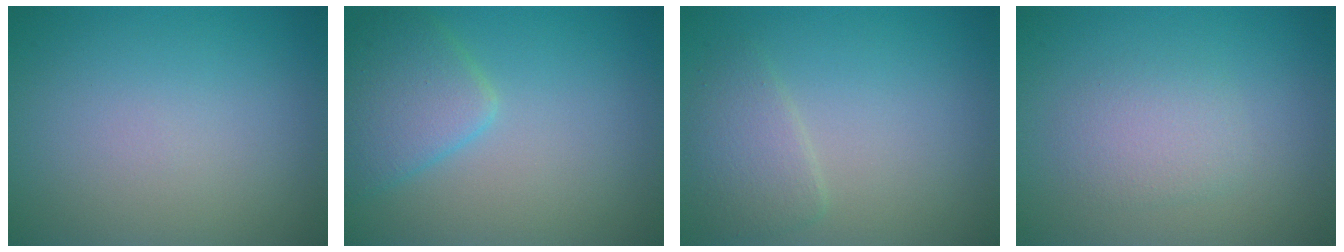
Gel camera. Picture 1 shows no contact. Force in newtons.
{"total": 3.9, "press": 3.9, "slide": 0.2}
{"total": 2.4, "press": 2.4, "slide": 0.0}
{"total": 2.1, "press": 2.1, "slide": 0.0}